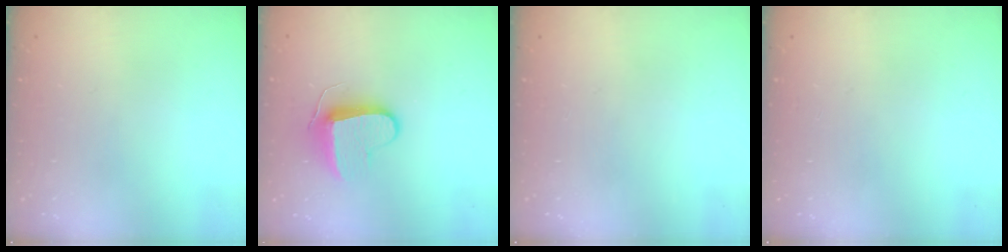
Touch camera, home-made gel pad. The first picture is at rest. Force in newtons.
{"total": 9.2, "press": 9.2, "slide": 0.3}
{"total": 0.0}
{"total": 0.0}